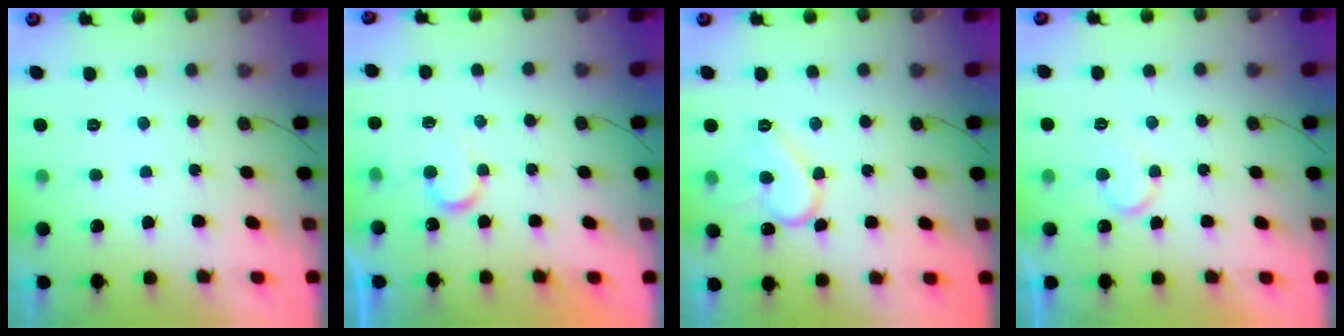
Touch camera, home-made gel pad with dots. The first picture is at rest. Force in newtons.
{"total": 6.2, "press": 6.2, "slide": 0.4}
{"total": 12.4, "press": 12.3, "slide": 1.3}
{"total": 7.6, "press": 7.5, "slide": 0.8}